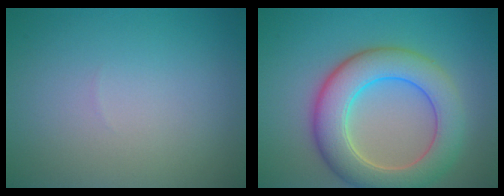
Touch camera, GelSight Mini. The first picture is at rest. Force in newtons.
{"total": 7.6, "press": 7.6, "slide": 0.3}